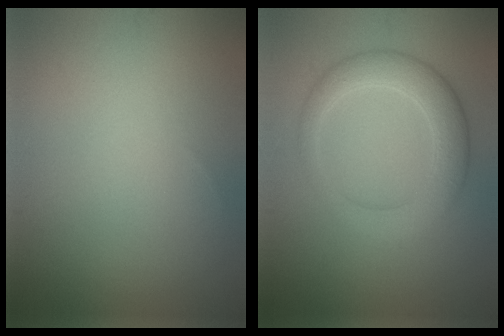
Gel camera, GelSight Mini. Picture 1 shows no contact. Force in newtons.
{"total": 4.5, "press": 4.5, "slide": 0.2}